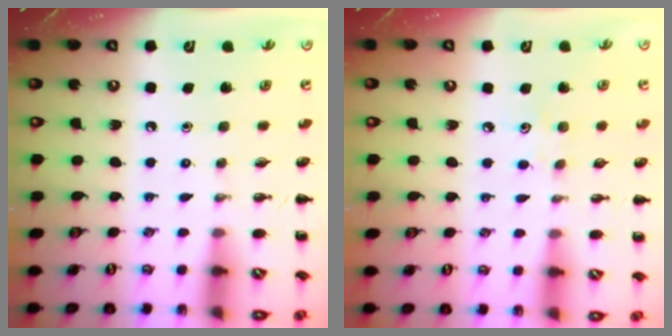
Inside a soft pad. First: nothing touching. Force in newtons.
{"total": 2.8, "press": 2.6, "slide": 0.8}